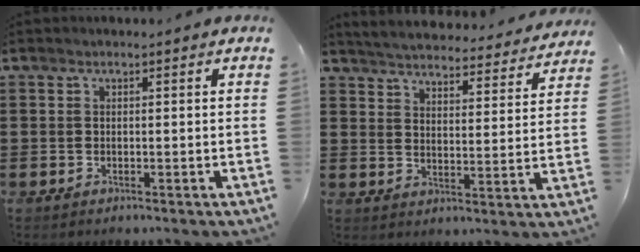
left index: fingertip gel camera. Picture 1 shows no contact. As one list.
[{"total": 4.6, "force": [4.6, -0.2, 0.5], "torque": [-0.034, -0.038, 0.076]}]